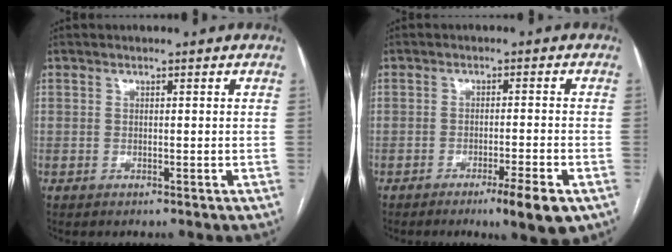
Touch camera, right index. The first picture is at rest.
{"total": 6.1, "force": [-3.5, 0.2, 5.0], "torque": [-0.069, -0.011, -0.053]}